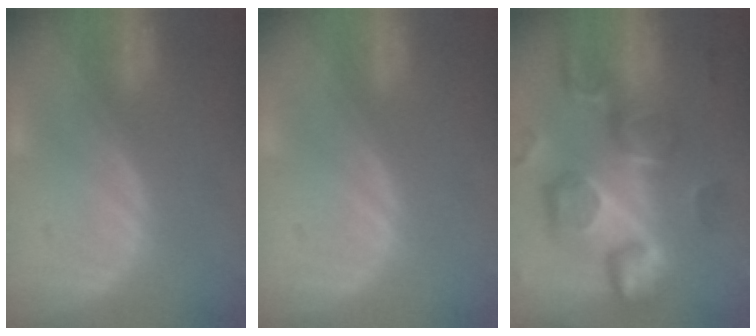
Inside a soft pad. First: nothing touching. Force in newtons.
{"total": 0.0}
{"total": 13.0, "press": 11.4, "slide": 6.3}